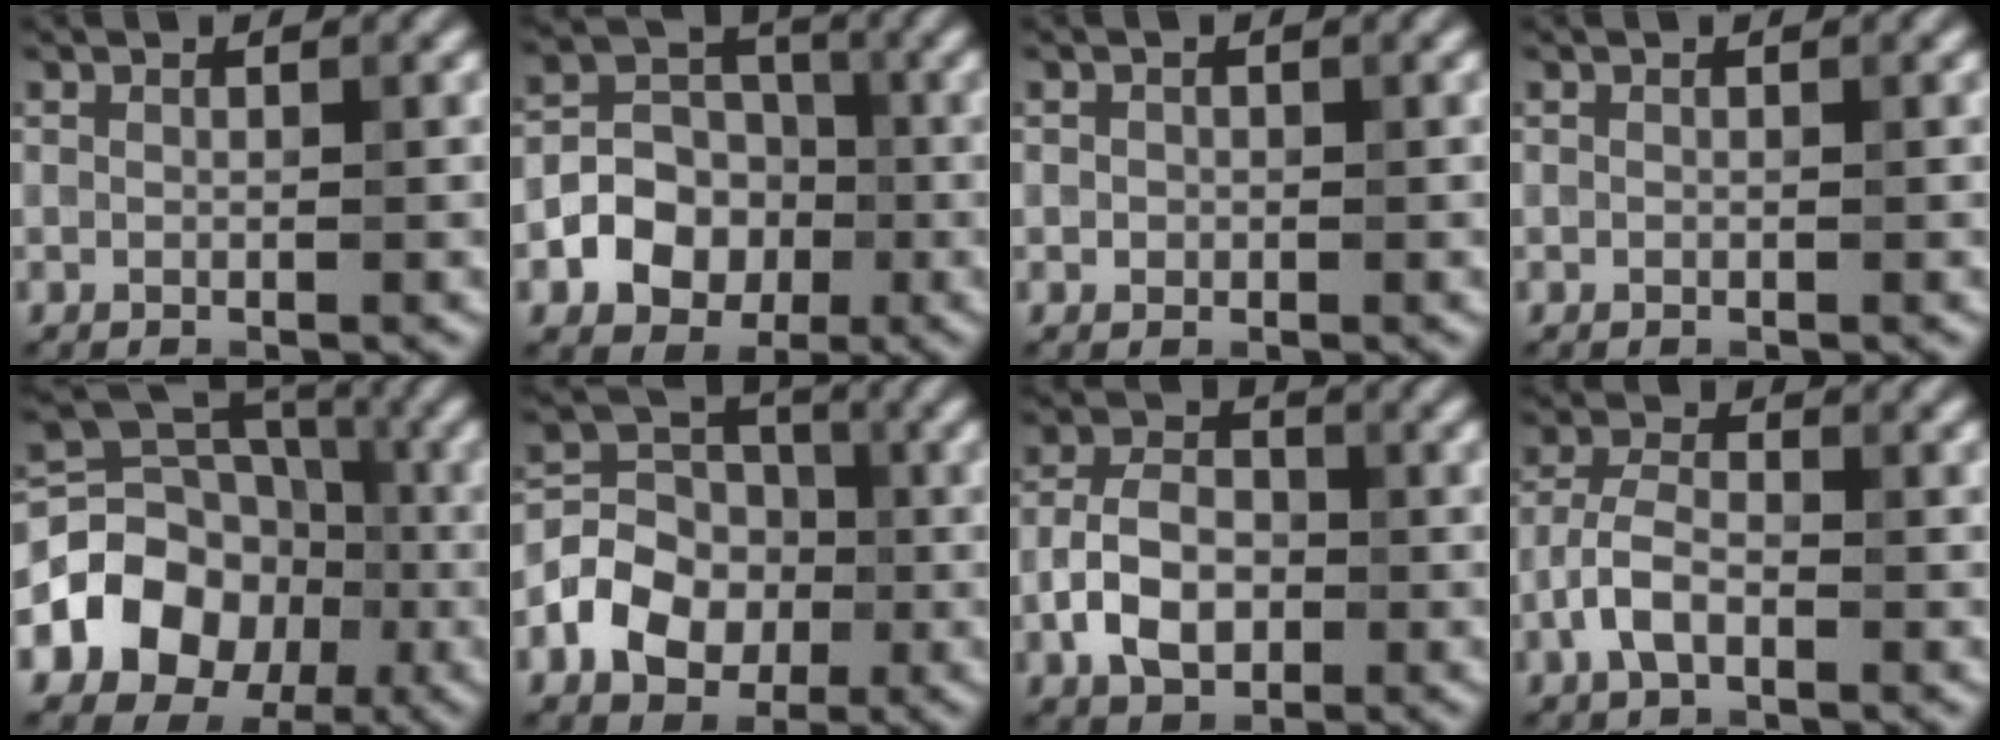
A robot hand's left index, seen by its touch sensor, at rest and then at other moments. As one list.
[{"total": 6.2, "force": [-2.0, 5.0, 3.1], "torque": [-0.032, -0.001, -0.047]}, {"total": 0.7, "force": [0.0, 0.7, 0.1], "torque": [0.002, -0.003, -0.002]}, {"total": 0.0}, {"total": 9.5, "force": [-2.6, 7.8, 4.7], "torque": [-0.069, 0.005, -0.068]}, {"total": 6.5, "force": [-2.0, 5.2, 3.5], "torque": [-0.057, 0.002, -0.049]}, {"total": 5.2, "force": [-1.5, 3.5, 3.5], "torque": [-0.063, 0.005, -0.035]}, {"total": 3.3, "force": [-1.4, 1.6, 2.4], "torque": [-0.048, 0.006, -0.039]}]